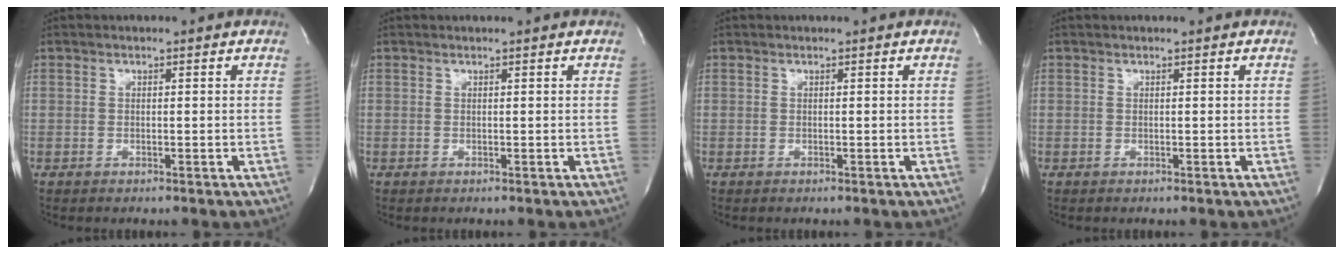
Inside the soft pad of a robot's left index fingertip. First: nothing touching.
{"total": 0.6, "force": [0.6, 0.0, 0.1], "torque": [-0.001, 0.003, 0.006]}
{"total": 0.0}
{"total": 0.0}